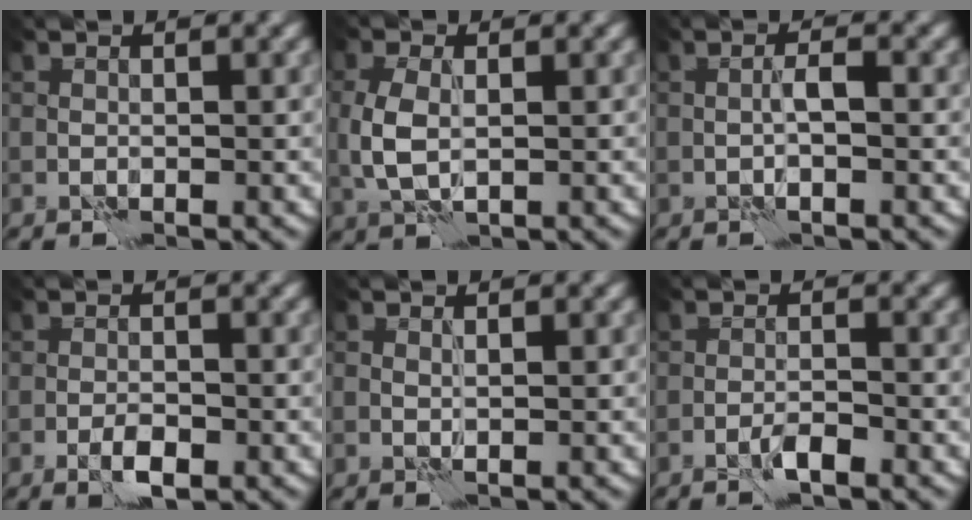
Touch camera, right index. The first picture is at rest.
{"total": 3.4, "force": [0.3, 2.1, 2.7], "torque": [-0.070, -0.003, 0.007]}
{"total": 1.2, "force": [-0.1, -0.1, 1.2], "torque": [-0.024, 0.006, -0.003]}
{"total": 2.0, "force": [-0.9, 0.6, 1.7], "torque": [-0.030, 0.001, -0.018]}
{"total": 0.6, "force": [0.4, 0.1, 0.3], "torque": [-0.007, -0.002, 0.009]}
{"total": 1.2, "force": [-0.9, 0.0, 0.9], "torque": [-0.016, 0.004, -0.018]}